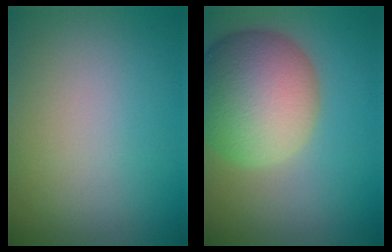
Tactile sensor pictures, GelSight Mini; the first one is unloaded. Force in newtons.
{"total": 10.4, "press": 10.4, "slide": 0.9}